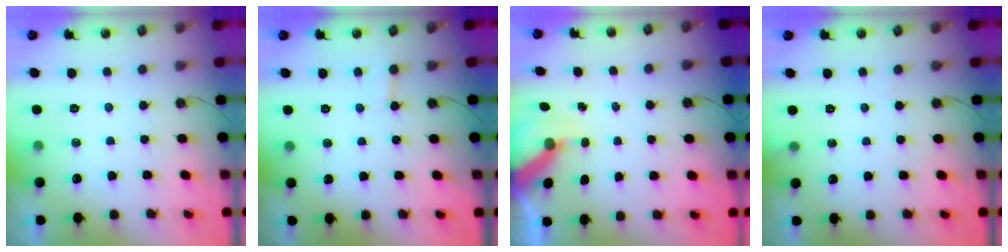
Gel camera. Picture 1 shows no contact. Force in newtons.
{"total": 3.9, "press": 3.9, "slide": 0.3}
{"total": 6.3, "press": 6.3, "slide": 0.5}
{"total": 4.8, "press": 4.7, "slide": 0.2}